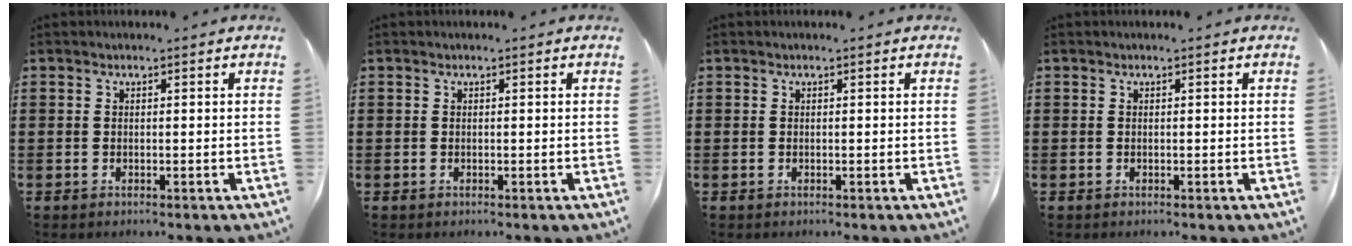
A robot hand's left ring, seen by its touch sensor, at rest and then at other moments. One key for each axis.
{"total": 0.0}
{"total": 0.0}
{"total": 0.0}